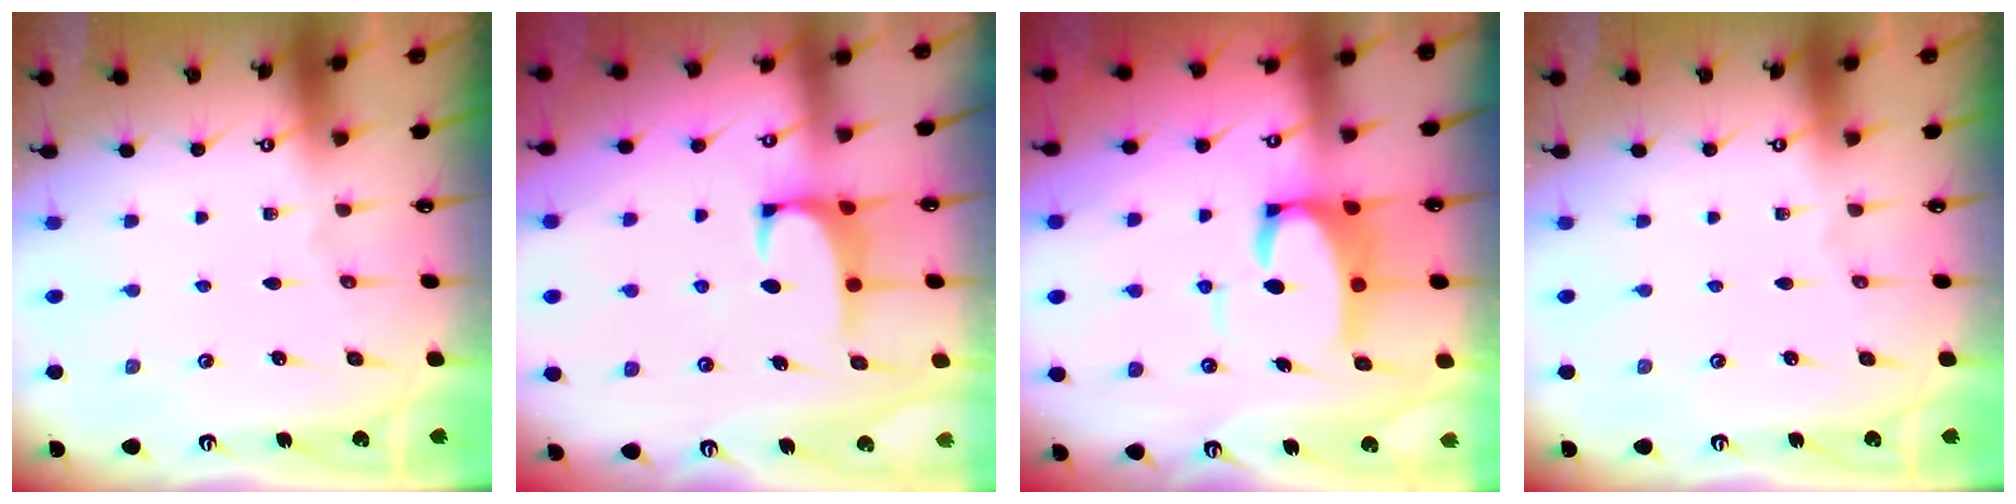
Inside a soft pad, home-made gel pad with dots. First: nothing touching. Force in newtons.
{"total": 1.0, "press": 0.9, "slide": 0.4}
{"total": 7.4, "press": 7.3, "slide": 1.3}
{"total": 0.0}